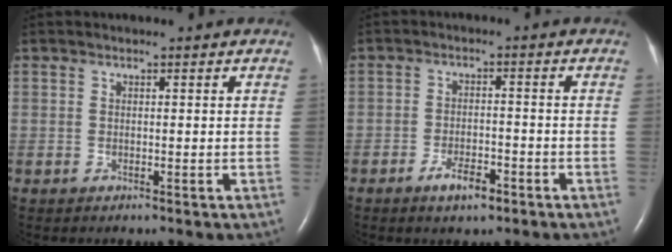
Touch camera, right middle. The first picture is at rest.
{"total": 4.1, "force": [-2.7, 1.3, 2.8], "torque": [-0.055, 0.000, -0.044]}